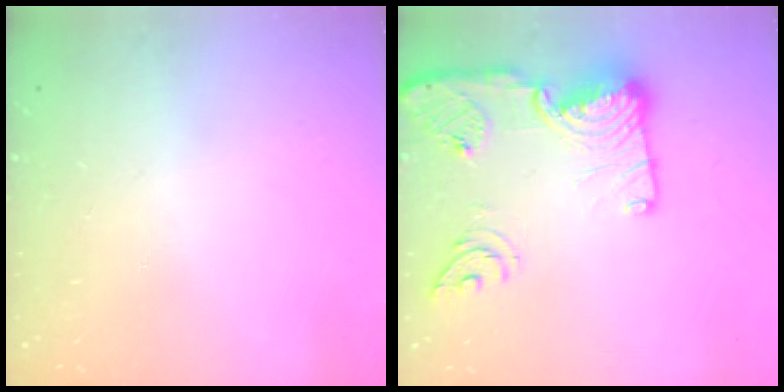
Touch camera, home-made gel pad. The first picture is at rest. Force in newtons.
{"total": 18.1, "press": 18.0, "slide": 2.0}